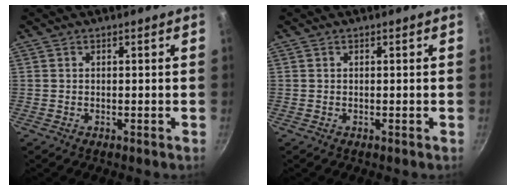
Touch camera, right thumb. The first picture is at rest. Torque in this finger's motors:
{"motor_torque": [-0.02, -0.02, -0.31, 0.32, 0.04]}